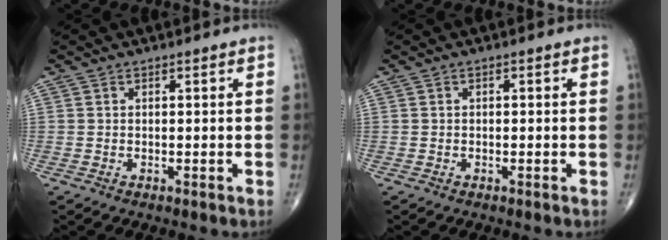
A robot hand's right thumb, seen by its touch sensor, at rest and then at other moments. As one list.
[{"total": 0.0}]